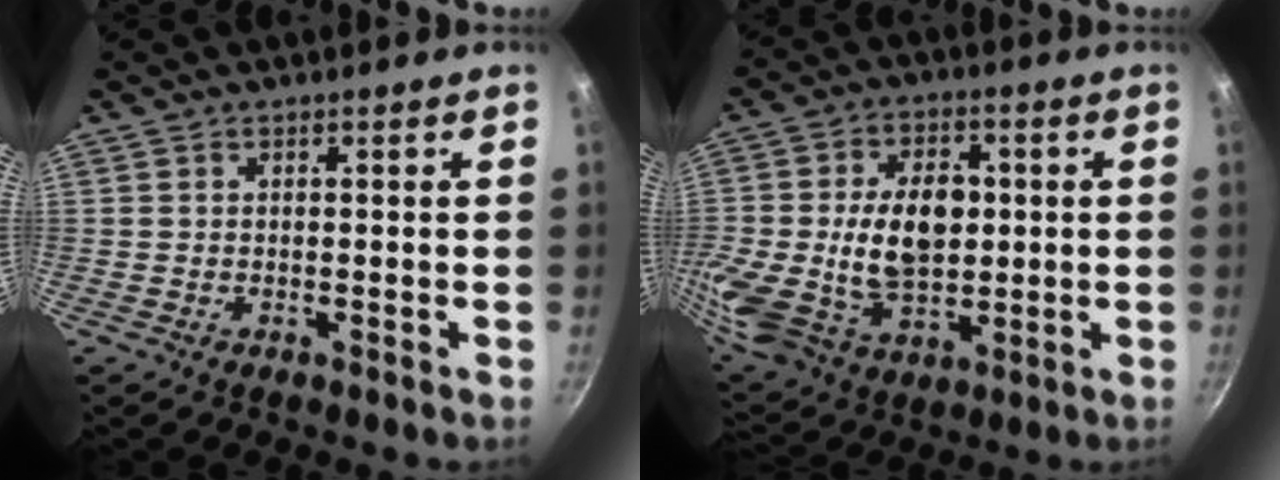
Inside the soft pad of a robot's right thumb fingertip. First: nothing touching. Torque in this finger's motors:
{"motor_torque": [2.50, 2.51, 2.07, -0.20, 0.20]}